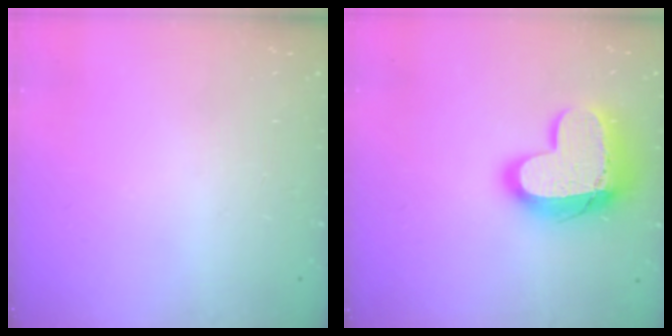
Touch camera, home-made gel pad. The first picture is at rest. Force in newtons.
{"total": 17.4, "press": 17.3, "slide": 1.5}